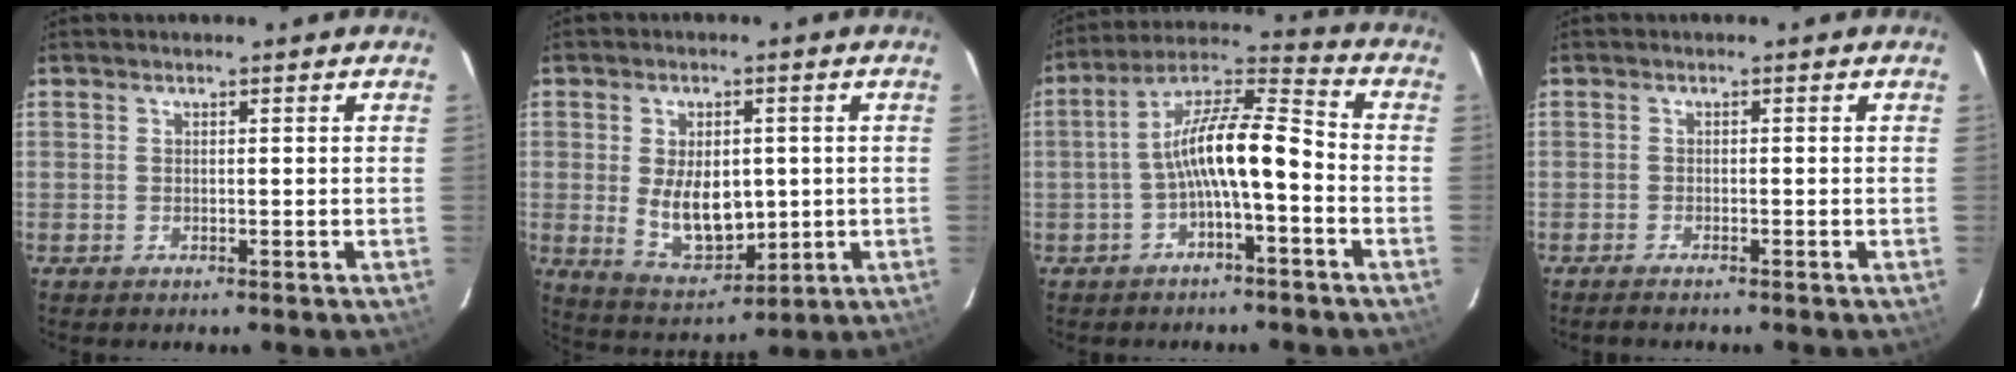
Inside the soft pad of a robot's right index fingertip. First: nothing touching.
{"total": 10.5, "force": [-0.1, 6.4, 8.3], "torque": [-0.160, -0.011, 0.020]}
{"total": 11.0, "force": [-3.2, 2.6, 10.2], "torque": [-0.197, 0.024, -0.060]}
{"total": 1.9, "force": [-1.7, 0.2, 0.8], "torque": [-0.022, -0.006, -0.032]}